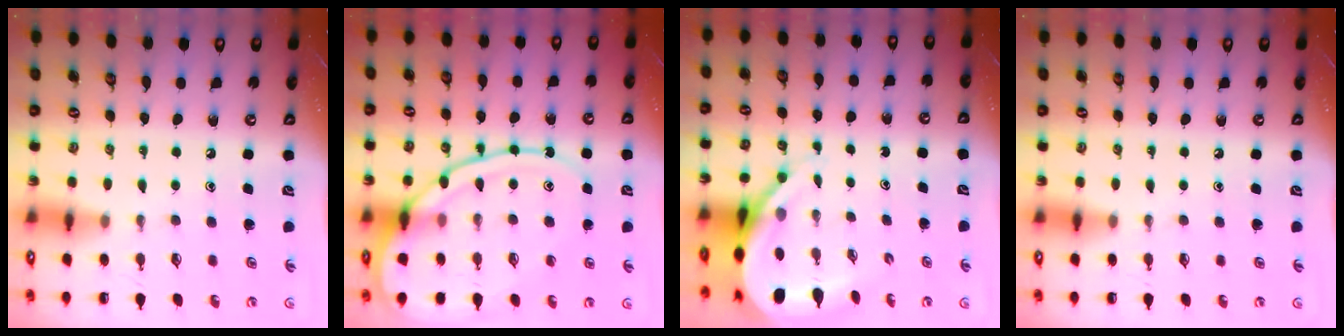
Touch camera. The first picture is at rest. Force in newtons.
{"total": 14.1, "press": 14.1, "slide": 1.1}
{"total": 9.2, "press": 9.2, "slide": 1.2}
{"total": 0.0}